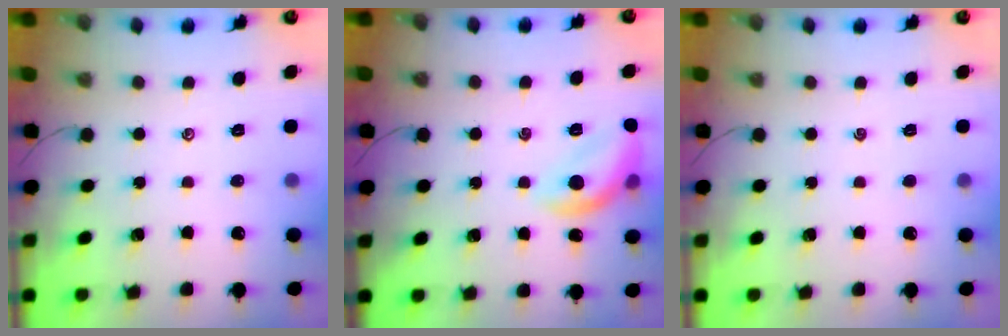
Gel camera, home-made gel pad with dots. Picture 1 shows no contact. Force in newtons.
{"total": 10.9, "press": 10.9, "slide": 0.5}
{"total": 0.0}